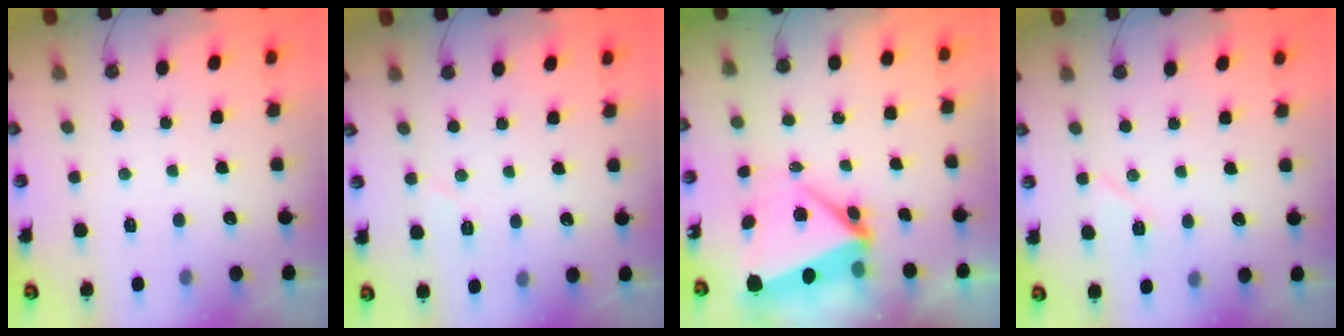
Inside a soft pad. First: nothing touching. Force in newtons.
{"total": 3.4, "press": 2.9, "slide": 1.8}
{"total": 5.4, "press": 5.4, "slide": 0.5}
{"total": 6.6, "press": 6.4, "slide": 1.7}